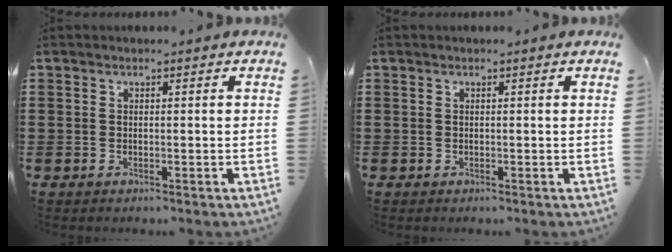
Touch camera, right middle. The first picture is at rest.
{"total": 0.0}